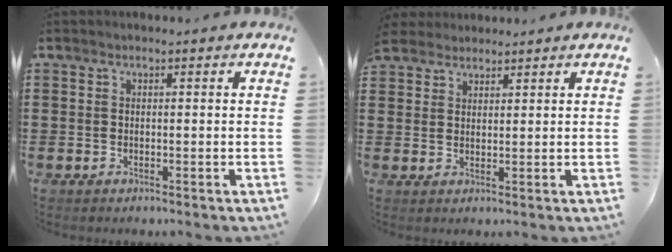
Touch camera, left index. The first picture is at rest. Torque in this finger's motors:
{"motor_torque": [2.14, 0.00, 1.05, 0.21]}